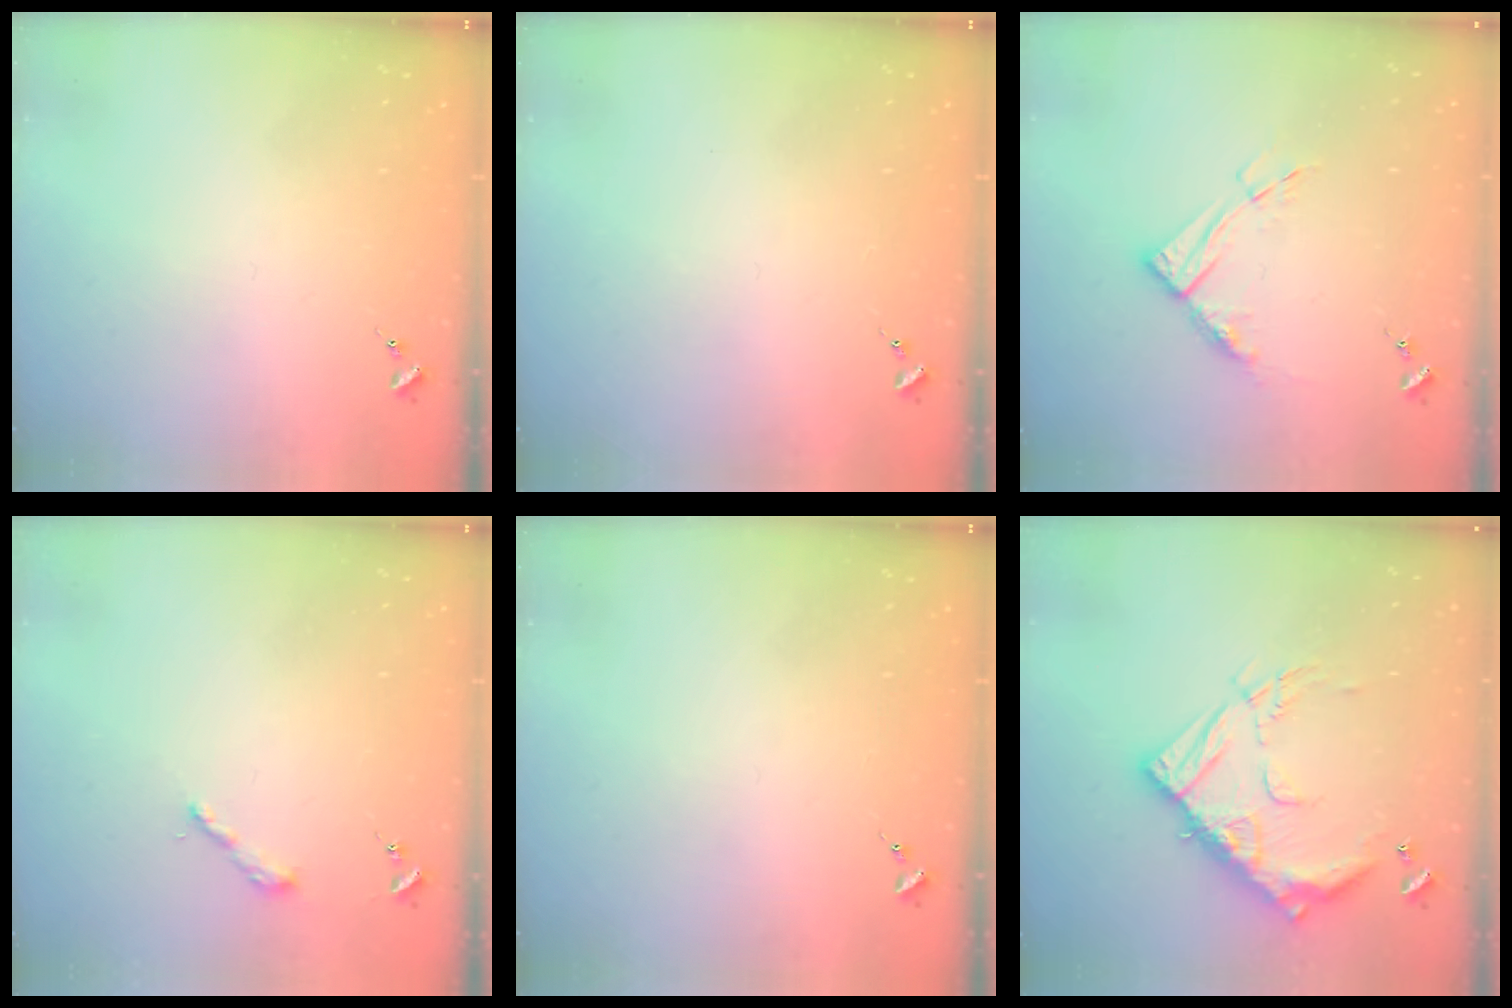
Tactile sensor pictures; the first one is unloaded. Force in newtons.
{"total": 0.0}
{"total": 9.6, "press": 9.5, "slide": 1.1}
{"total": 3.8, "press": 3.8, "slide": 0.3}
{"total": 0.0}
{"total": 17.8, "press": 17.7, "slide": 1.9}